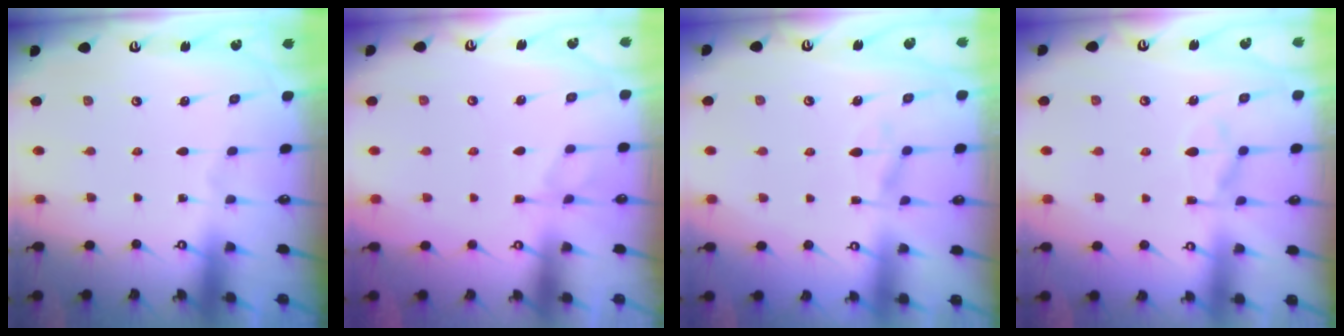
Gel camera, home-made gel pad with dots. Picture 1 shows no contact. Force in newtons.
{"total": 4.9, "press": 4.7, "slide": 1.3}
{"total": 1.2, "press": 0.0, "slide": 1.2}
{"total": 2.6, "press": 2.3, "slide": 1.2}